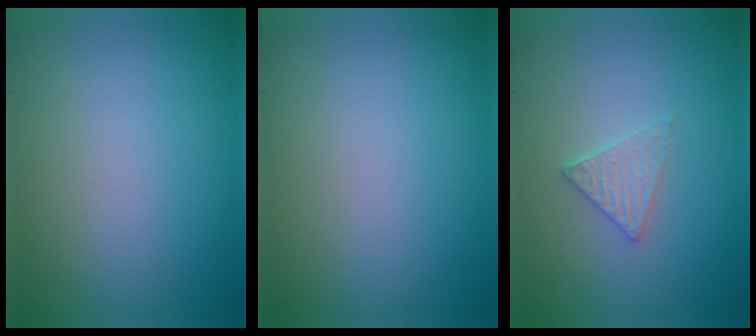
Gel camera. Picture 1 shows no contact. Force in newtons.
{"total": 0.0}
{"total": 1.8, "press": 1.8, "slide": 0.3}